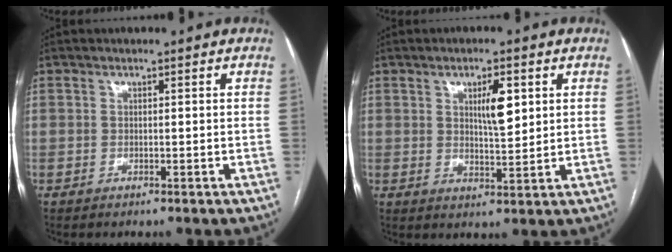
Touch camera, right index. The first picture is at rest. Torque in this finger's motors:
{"motor_torque": [0.52, 0.45, 0.13, 0.07]}